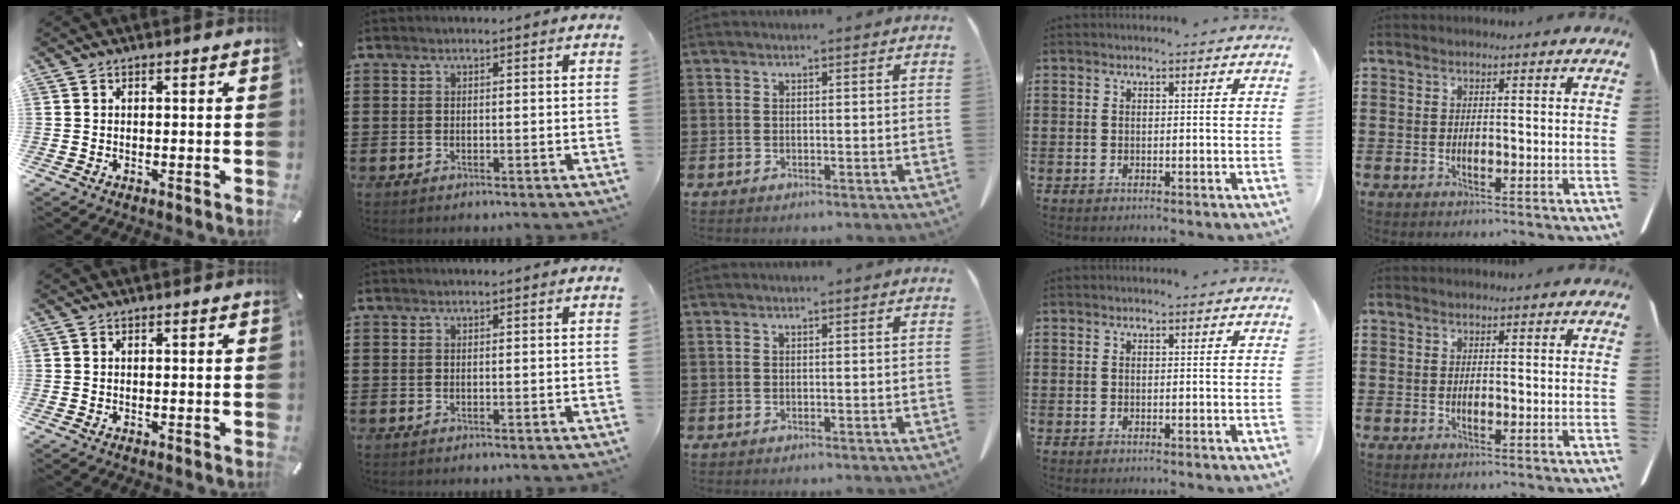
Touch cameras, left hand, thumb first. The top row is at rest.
{}